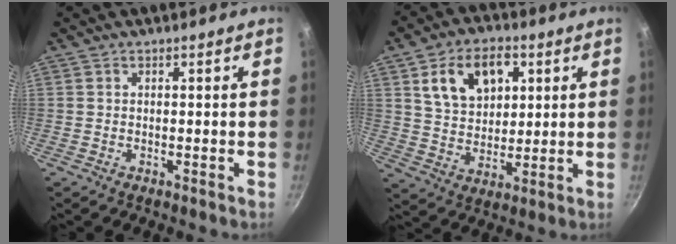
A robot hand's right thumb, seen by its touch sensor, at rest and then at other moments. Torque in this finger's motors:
{"motor_torque": [0.05, 0.49, 0.52, -0.30, 0.22]}